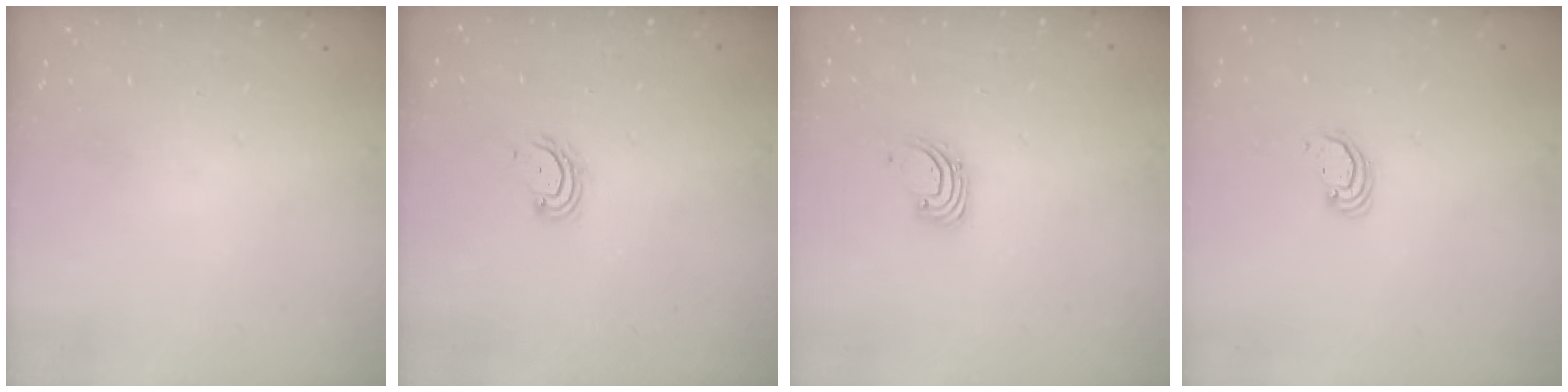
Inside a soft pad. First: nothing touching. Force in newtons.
{"total": 4.1, "press": 4.1, "slide": 0.6}
{"total": 2.3, "press": 2.3, "slide": 0.2}
{"total": 2.2, "press": 2.2, "slide": 0.2}